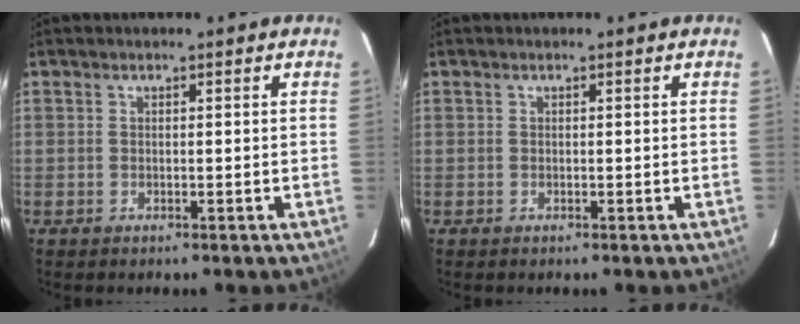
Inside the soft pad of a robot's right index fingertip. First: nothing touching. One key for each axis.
{"total": 0.0}